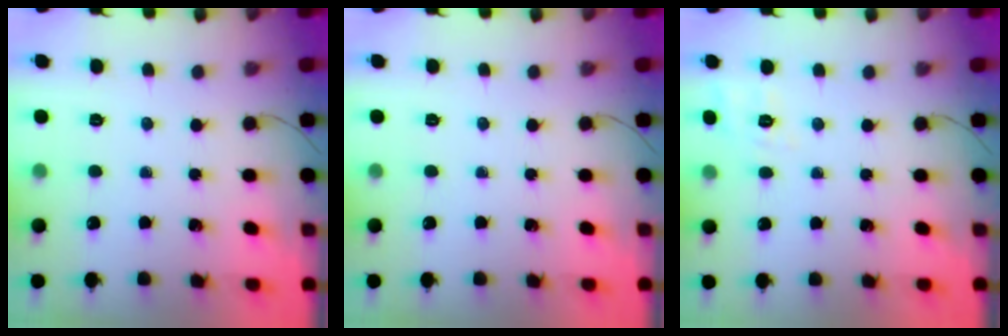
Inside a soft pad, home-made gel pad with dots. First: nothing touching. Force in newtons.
{"total": 0.0}
{"total": 3.8, "press": 3.3, "slide": 2.0}